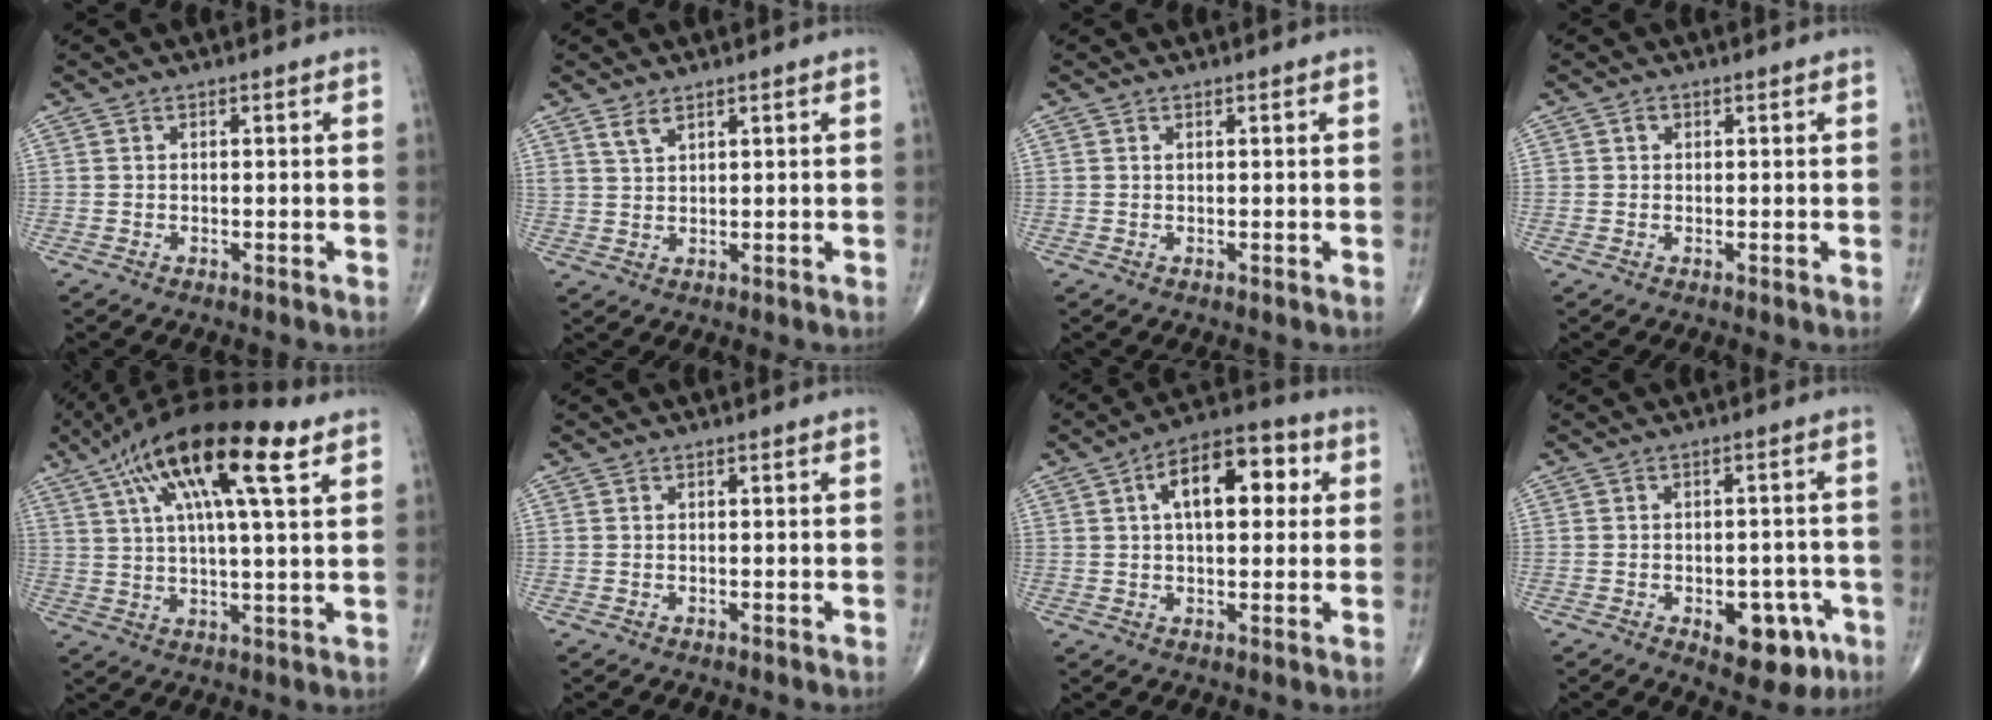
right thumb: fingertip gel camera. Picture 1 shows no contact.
{"total": 2.5, "force": [1.9, 0.9, 1.4], "torque": [-0.030, -0.009, 0.044]}
{"total": 0.8, "force": [0.4, 0.4, 0.6], "torque": [-0.010, 0.001, 0.009]}
{"total": 1.0, "force": [0.3, 0.9, 0.4], "torque": [-0.001, 0.001, 0.004]}
{"total": 20.6, "force": [10.0, 5.0, 17.3], "torque": [-0.307, 0.006, 0.168]}
{"total": 0.0}
{"total": 13.1, "force": [3.4, 6.7, 10.8], "torque": [-0.146, 0.023, 0.046]}
{"total": 9.5, "force": [-4.1, 5.2, 6.7], "torque": [-0.055, 0.023, -0.042]}